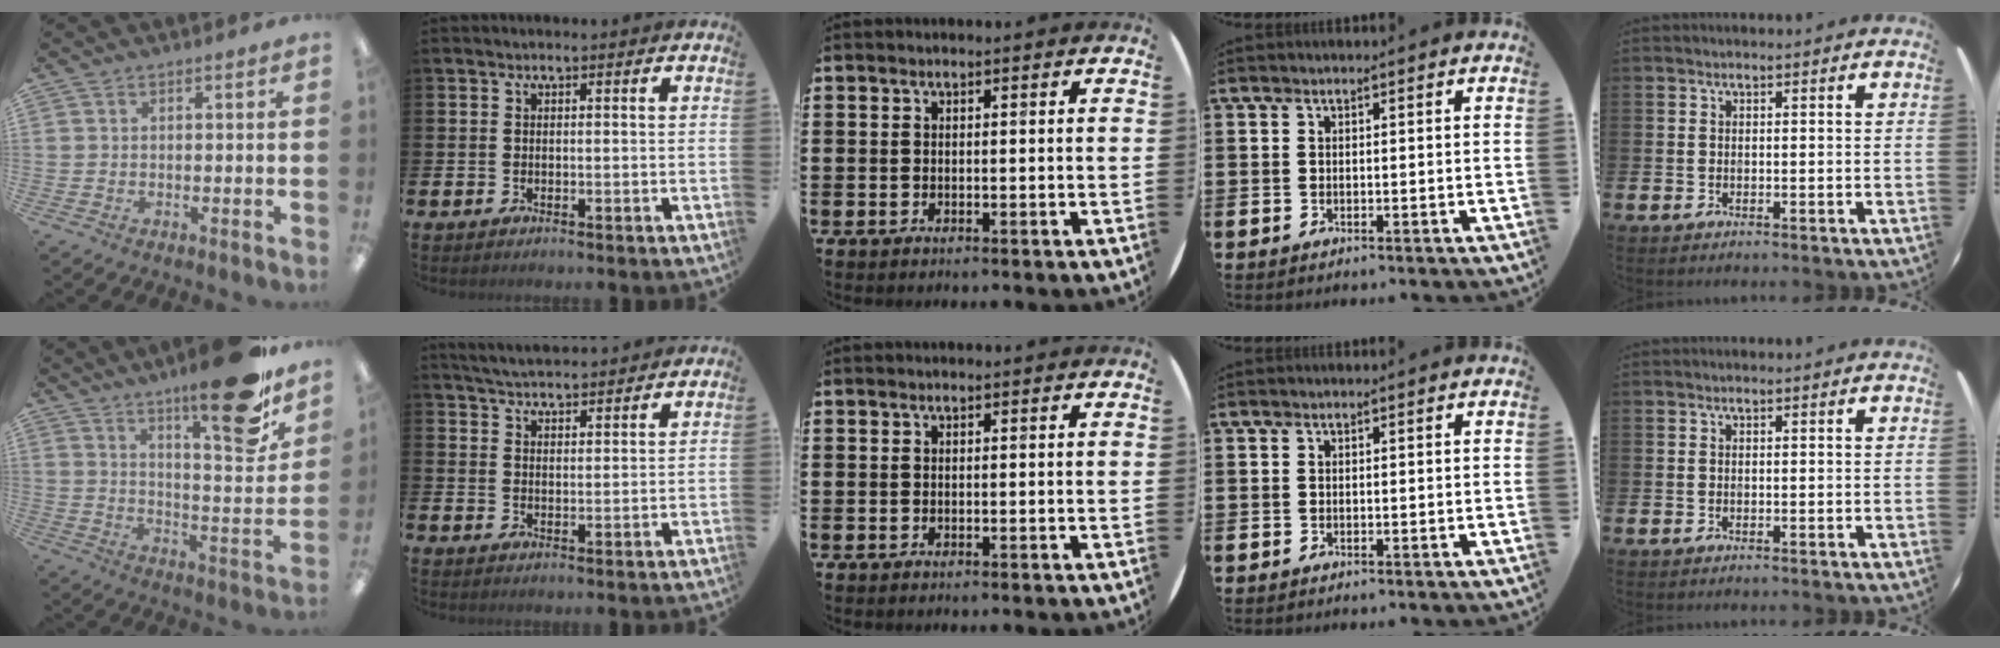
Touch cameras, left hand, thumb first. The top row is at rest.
{"thumb": {"total": 20.0, "force": [14.5, 5.1, 12.8], "torque": [-0.167, -0.108, 0.230]}, "index": {"total": 4.5, "force": [4.5, 0.2, 0.3], "torque": [-0.026, -0.022, 0.083]}}